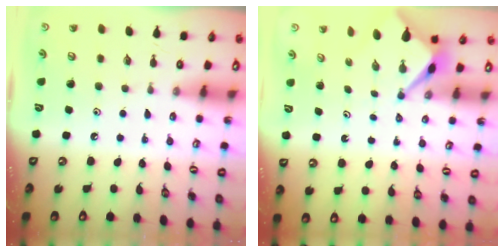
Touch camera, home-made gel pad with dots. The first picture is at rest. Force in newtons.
{"total": 3.1, "press": 3.1, "slide": 0.2}